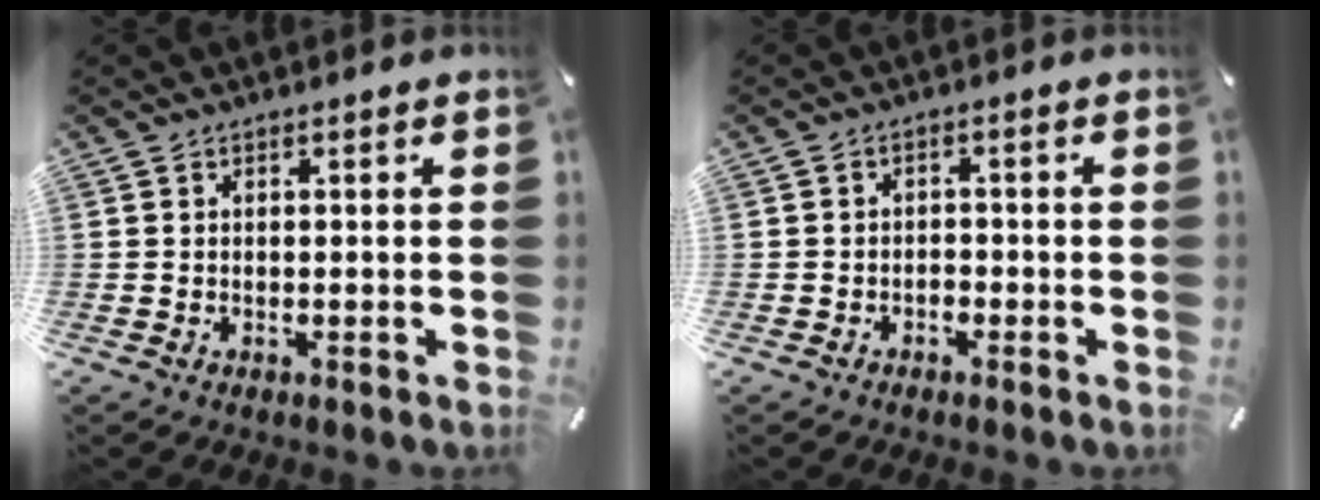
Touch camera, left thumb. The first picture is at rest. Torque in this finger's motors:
{"motor_torque": [-0.04, 0.50, -0.07, 0.02, -0.01]}